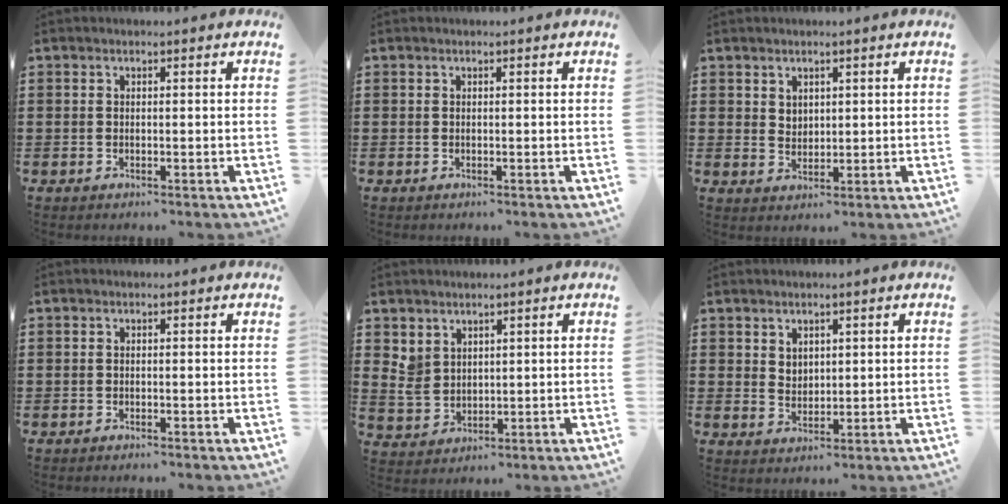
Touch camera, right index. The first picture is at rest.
{"total": 0.0}
{"total": 2.2, "force": [1.6, 1.4, 0.3], "torque": [-0.010, 0.006, 0.032]}
{"total": 0.0}
{"total": 3.7, "force": [2.2, 2.8, 1.2], "torque": [-0.042, 0.005, 0.040]}
{"total": 2.4, "force": [1.8, 1.6, 0.3], "torque": [-0.013, 0.007, 0.035]}